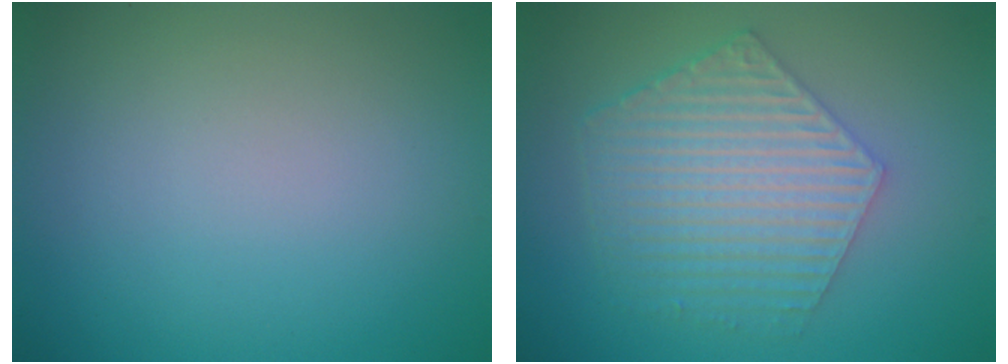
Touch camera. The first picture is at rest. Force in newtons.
{"total": 6.0, "press": 4.3, "slide": 4.1}